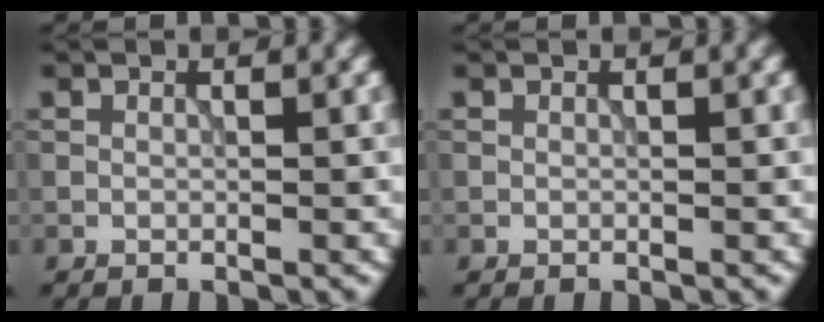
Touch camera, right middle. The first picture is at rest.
{"total": 0.0}